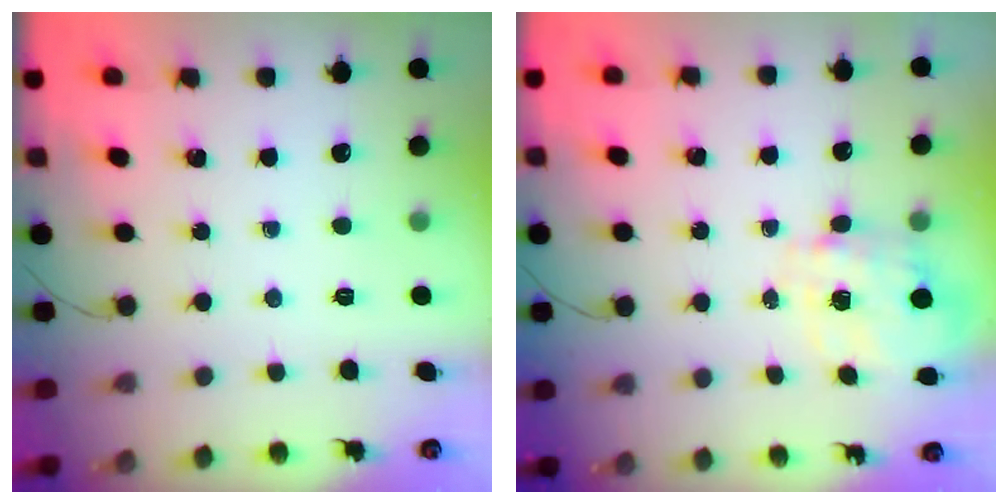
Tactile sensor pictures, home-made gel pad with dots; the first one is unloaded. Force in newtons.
{"total": 3.6, "press": 3.5, "slide": 1.0}